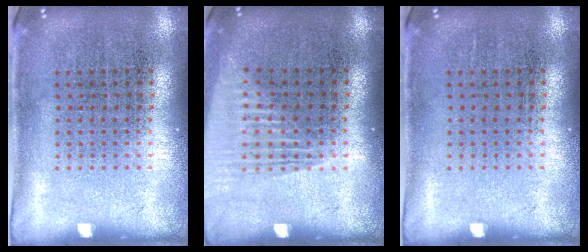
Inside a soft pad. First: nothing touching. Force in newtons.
{"total": 1.3, "press": 1.2, "slide": 0.2}
{"total": 0.0}